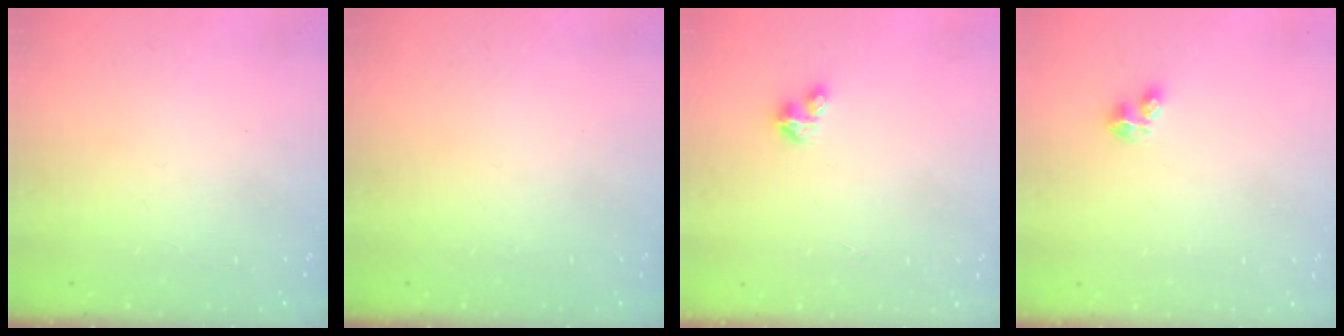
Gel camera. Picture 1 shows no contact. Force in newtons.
{"total": 0.0}
{"total": 2.7, "press": 2.7, "slide": 0.3}
{"total": 2.3, "press": 2.2, "slide": 0.5}